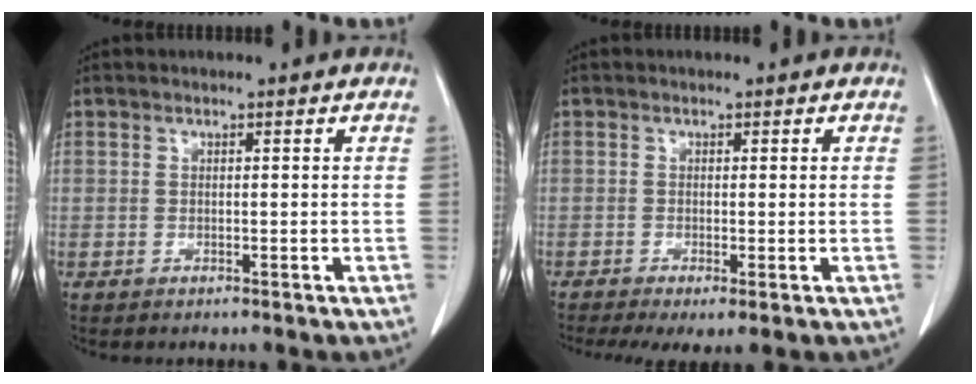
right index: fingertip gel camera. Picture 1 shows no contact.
{"total": 4.9, "force": [-2.8, 1.1, 3.8], "torque": [-0.061, -0.017, -0.048]}